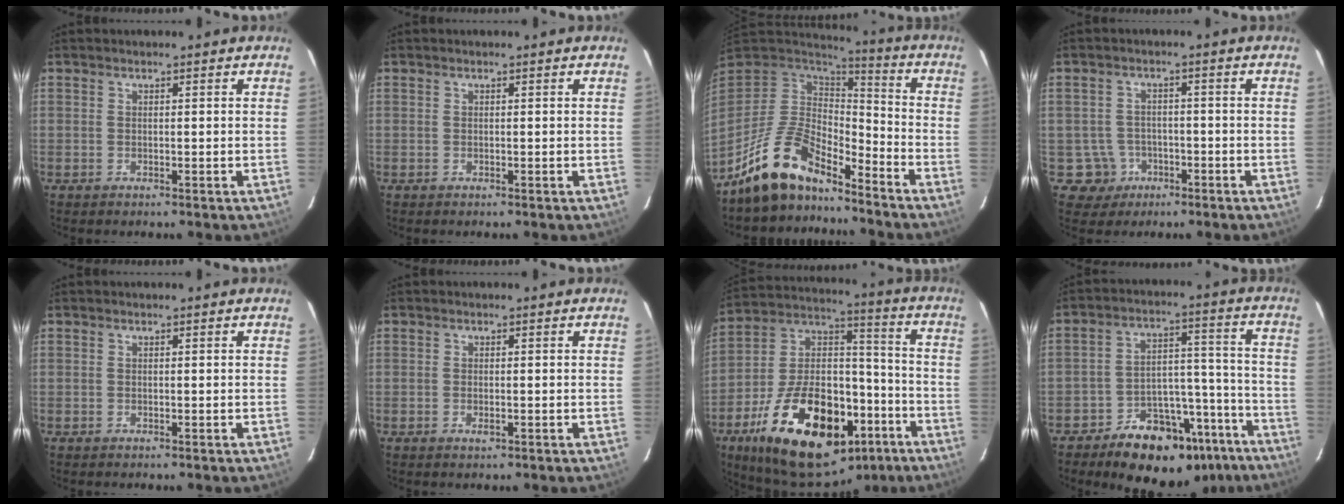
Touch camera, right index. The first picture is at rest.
{"total": 0.0}
{"total": 13.9, "force": [-11.2, 5.0, 6.5], "torque": [-0.142, 0.003, -0.208]}
{"total": 5.4, "force": [-2.2, 4.9, 0.1], "torque": [-0.019, 0.022, -0.030]}
{"total": 0.0}
{"total": 1.2, "force": [-0.4, 0.7, 0.9], "torque": [-0.017, -0.001, -0.006]}
{"total": 30.1, "force": [-15.6, 16.0, 20.1], "torque": [-0.371, 0.023, -0.227]}
{"total": 20.0, "force": [-15.0, 10.2, 8.6], "torque": [-0.130, 0.055, -0.191]}